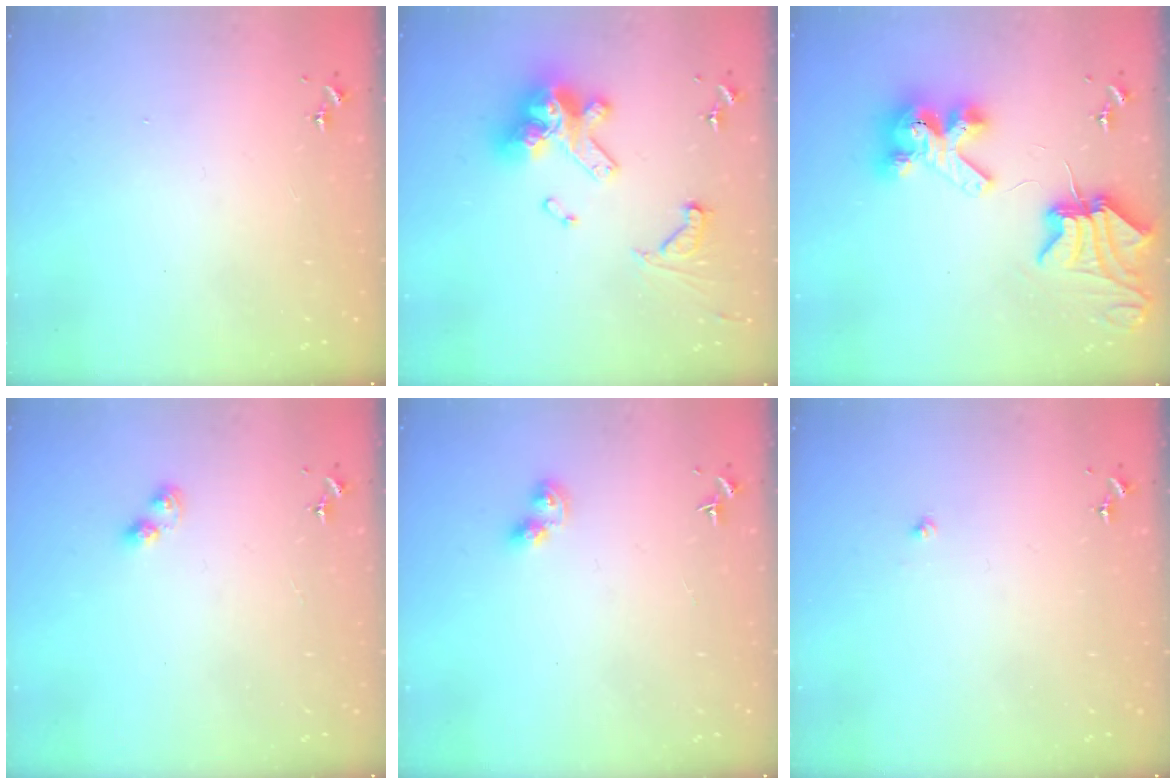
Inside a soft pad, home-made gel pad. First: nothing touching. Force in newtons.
{"total": 18.3, "press": 18.1, "slide": 2.5}
{"total": 9.9, "press": 9.8, "slide": 1.2}
{"total": 3.6, "press": 3.6, "slide": 0.4}
{"total": 5.7, "press": 5.6, "slide": 0.6}
{"total": 2.0, "press": 2.0, "slide": 0.2}